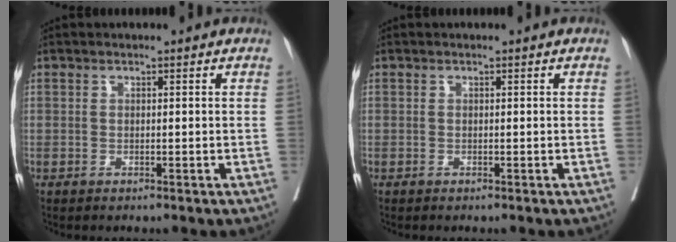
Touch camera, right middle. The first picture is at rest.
{"total": 0.0}